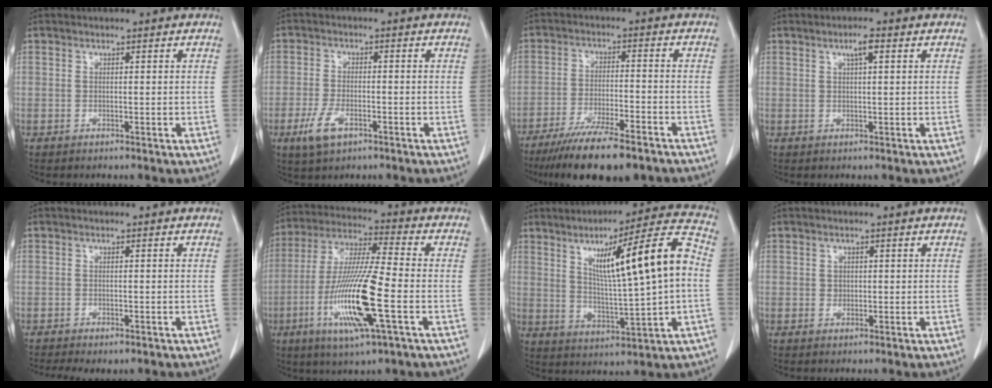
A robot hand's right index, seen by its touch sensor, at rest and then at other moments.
{"total": 5.2, "force": [-2.7, 2.2, 3.8], "torque": [-0.086, -0.006, -0.047]}
{"total": 14.8, "force": [-11.6, 2.3, 8.9], "torque": [-0.140, -0.029, -0.182]}
{"total": 2.4, "force": [1.1, 0.3, 2.1], "torque": [-0.039, 0.003, 0.017]}
{"total": 5.6, "force": [-4.3, 1.8, 3.1], "torque": [-0.040, -0.006, -0.056]}
{"total": 16.1, "force": [-4.9, 0.7, 15.3], "torque": [-0.316, -0.019, -0.092]}
{"total": 15.9, "force": [2.4, 0.8, 15.7], "torque": [-0.245, 0.018, 0.041]}
{"total": 1.0, "force": [0.0, 0.9, 0.3], "torque": [-0.002, 0.003, 0.002]}